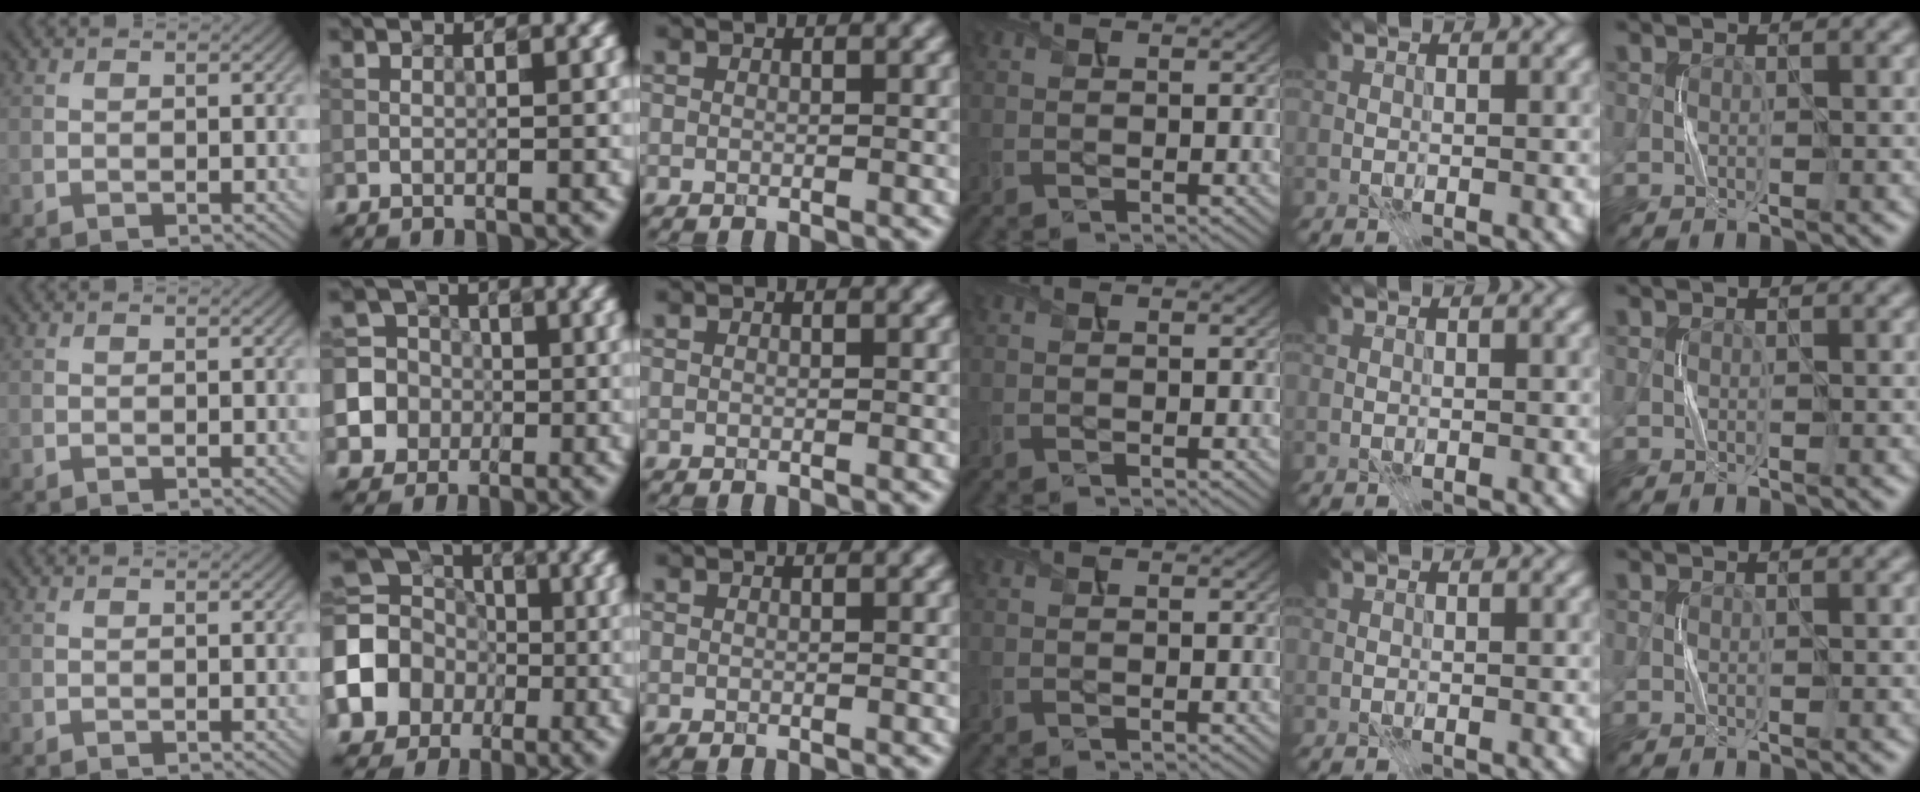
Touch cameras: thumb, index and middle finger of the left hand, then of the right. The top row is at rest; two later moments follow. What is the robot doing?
{"motion": "press", "object": "sticker"}